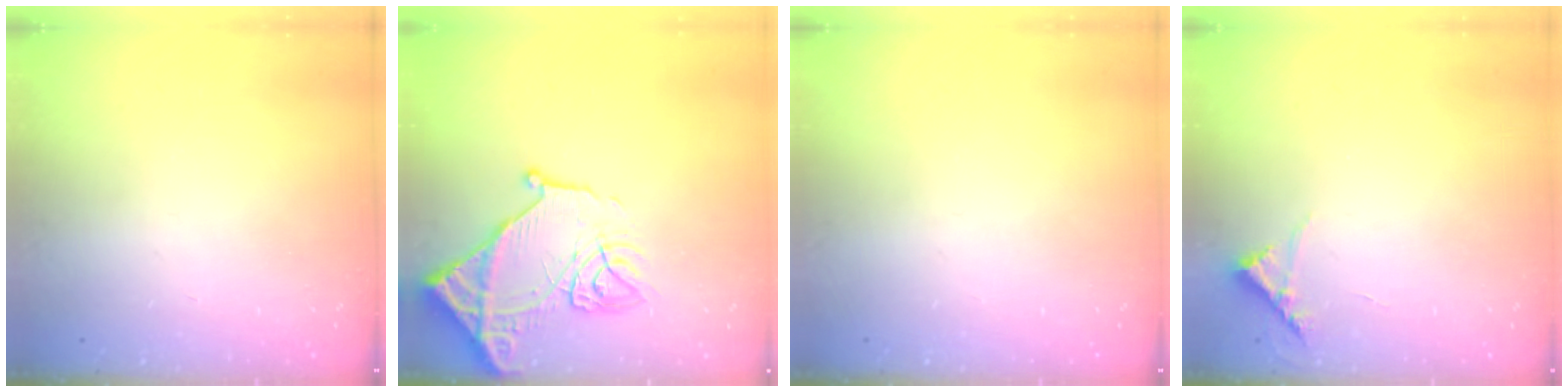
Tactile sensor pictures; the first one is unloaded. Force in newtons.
{"total": 17.7, "press": 17.6, "slide": 1.7}
{"total": 0.0}
{"total": 5.0, "press": 5.0, "slide": 0.4}